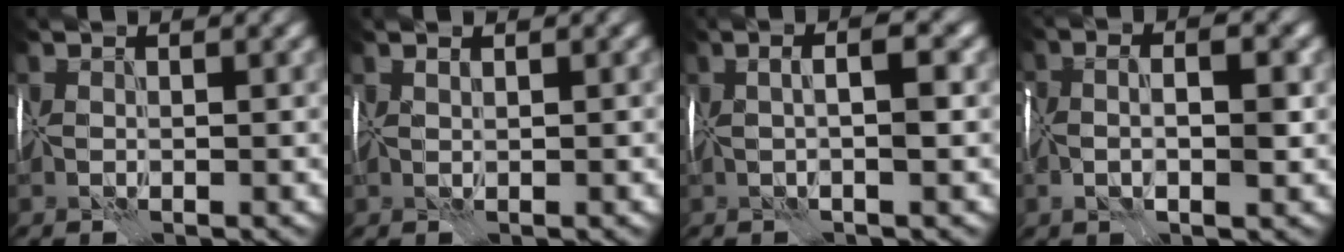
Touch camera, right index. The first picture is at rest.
{"total": 0.5, "force": [0.4, -0.2, 0.2], "torque": [-0.005, -0.002, 0.010]}
{"total": 2.9, "force": [0.2, 0.3, 2.9], "torque": [-0.037, 0.003, -0.003]}
{"total": 3.9, "force": [-0.5, 1.3, 3.6], "torque": [-0.061, -0.001, -0.010]}